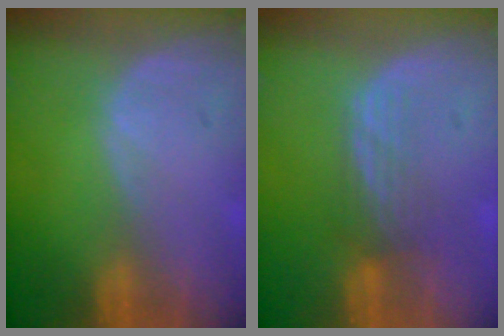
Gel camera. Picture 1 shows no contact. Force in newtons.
{"total": 3.2, "press": 2.6, "slide": 1.9}